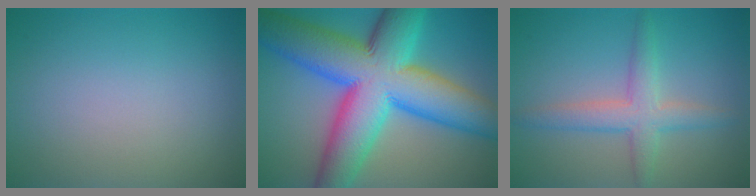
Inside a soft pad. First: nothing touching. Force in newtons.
{"total": 16.0, "press": 16.0, "slide": 0.3}
{"total": 3.7, "press": 3.7, "slide": 0.1}